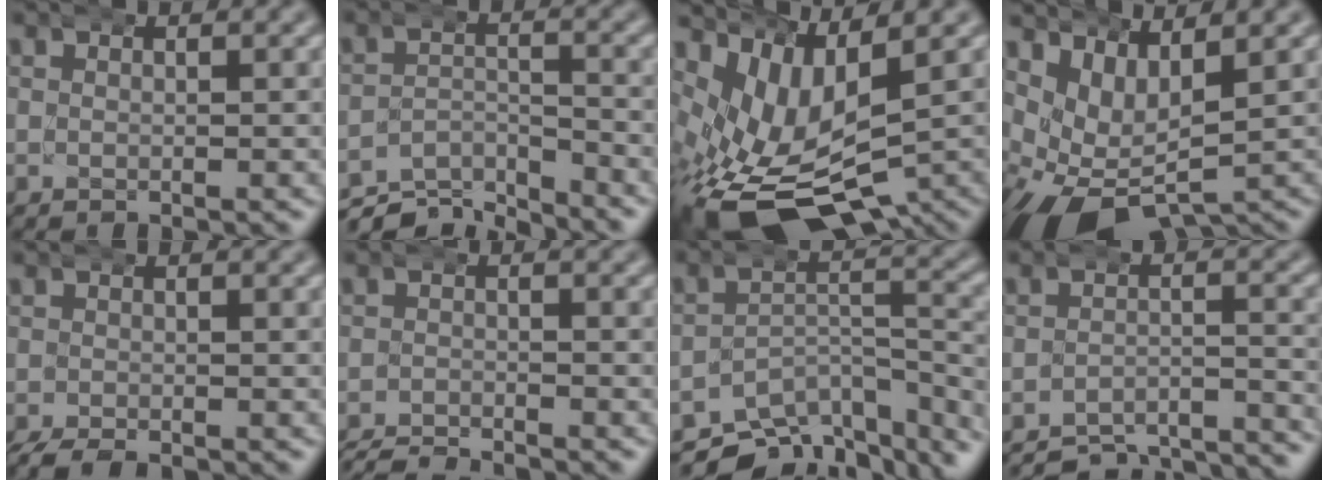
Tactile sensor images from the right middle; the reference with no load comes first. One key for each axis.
{"total": 6.2, "fx": -5.8, "fy": 1.9, "fz": 1.3, "tx": -0.012, "ty": -0.010, "tz": -0.107}
{"total": 11.1, "fx": -4.3, "fy": 7.0, "fz": 7.5, "tx": -0.176, "ty": -0.048, "tz": -0.049}
{"total": 9.3, "fx": -3.7, "fy": 7.0, "fz": 4.8, "tx": -0.131, "ty": -0.053, "tz": -0.045}
{"total": 2.2, "fx": -2.0, "fy": 0.8, "fz": 0.5, "tx": -0.016, "ty": -0.008, "tz": -0.031}
{"total": 5.1, "fx": -5.0, "fy": 1.2, "fz": 0.6, "tx": -0.018, "ty": -0.014, "tz": -0.079}
{"total": 10.5, "fx": -8.5, "fy": 4.7, "fz": 4.1, "tx": -0.038, "ty": -0.017, "tz": -0.136}
{"total": 10.0, "fx": -9.4, "fy": 2.3, "fz": 2.3, "tx": -0.027, "ty": -0.027, "tz": -0.145}